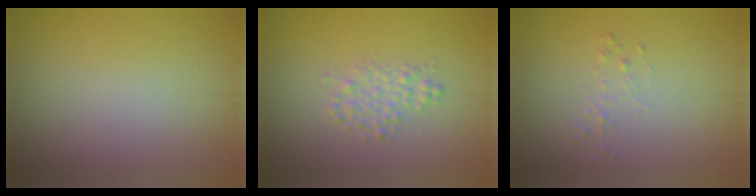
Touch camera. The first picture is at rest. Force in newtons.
{"total": 2.0, "press": 2.0, "slide": 0.0}
{"total": 0.8, "press": 0.8, "slide": 0.0}